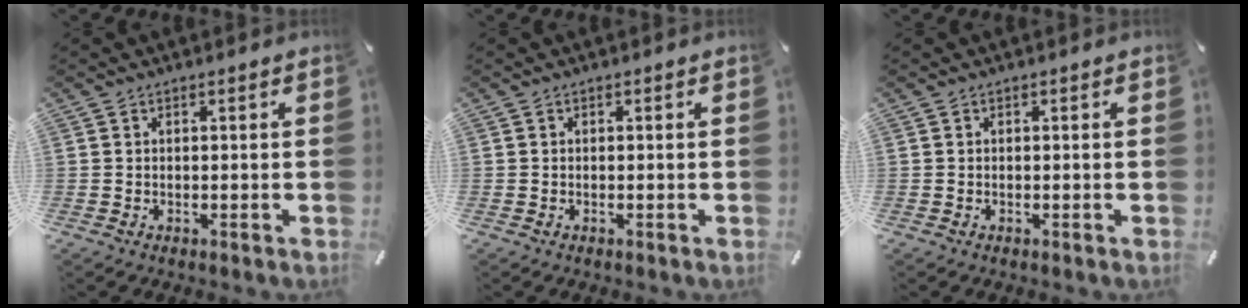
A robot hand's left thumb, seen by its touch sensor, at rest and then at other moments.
{"total": 0.0}
{"total": 0.0}